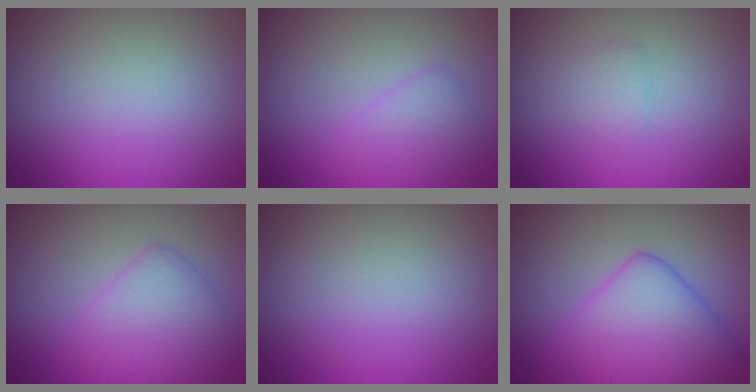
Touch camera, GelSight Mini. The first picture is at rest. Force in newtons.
{"total": 1.9, "press": 1.9, "slide": 0.1}
{"total": 1.2, "press": 1.2, "slide": 0.1}
{"total": 3.6, "press": 3.6, "slide": 0.2}
{"total": 0.0}
{"total": 6.7, "press": 6.7, "slide": 0.1}